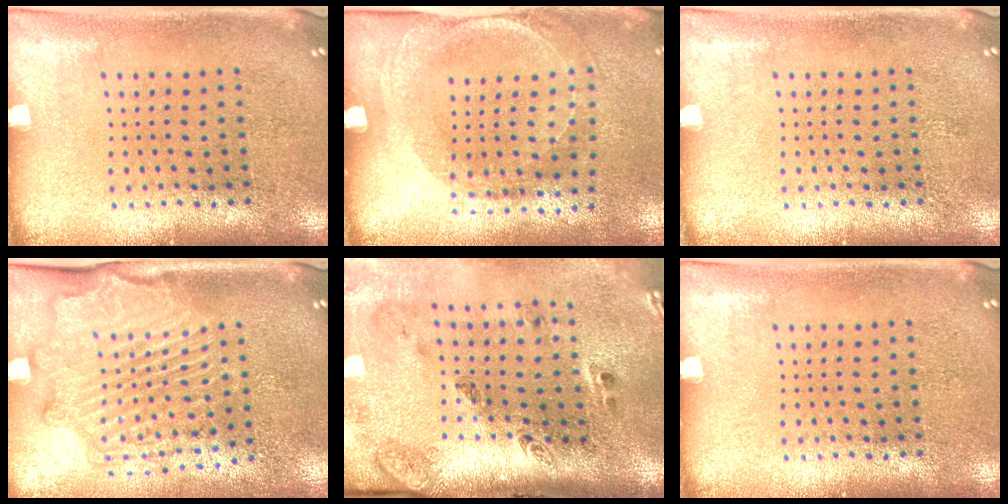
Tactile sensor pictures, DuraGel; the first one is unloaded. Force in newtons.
{"total": 1.6, "press": 1.5, "slide": 0.6}
{"total": 0.0}
{"total": 2.2, "press": 2.2, "slide": 0.2}
{"total": 3.4, "press": 2.0, "slide": 2.7}
{"total": 0.0}